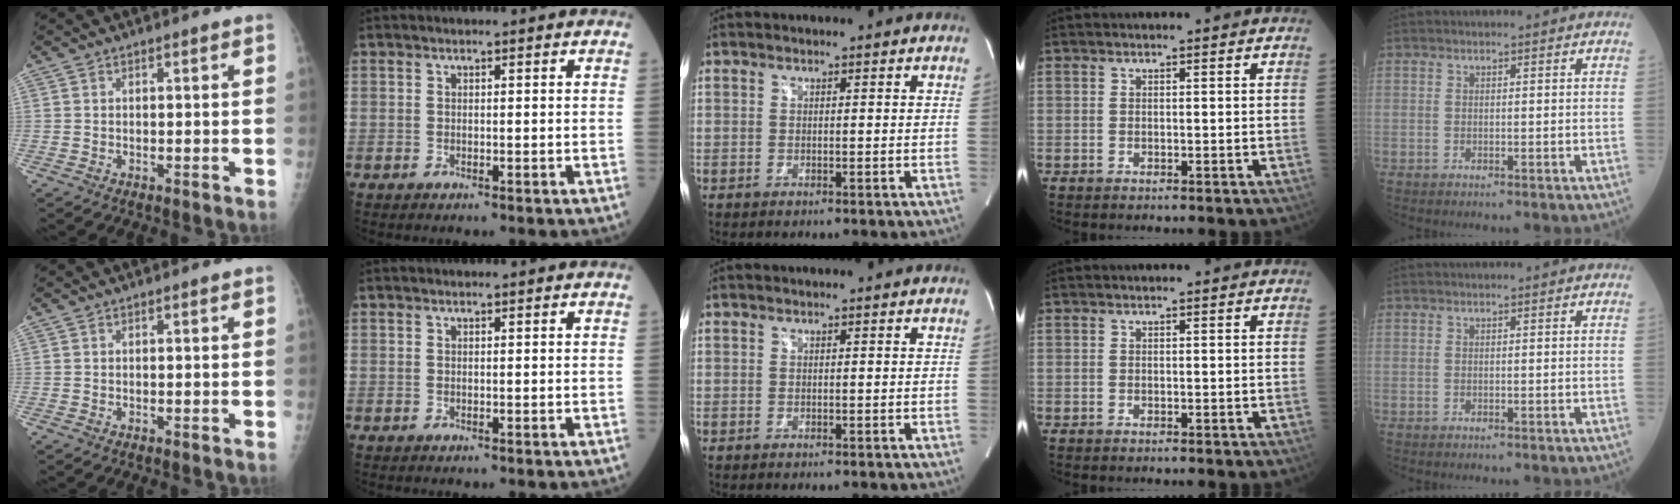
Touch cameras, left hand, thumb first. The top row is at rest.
{}